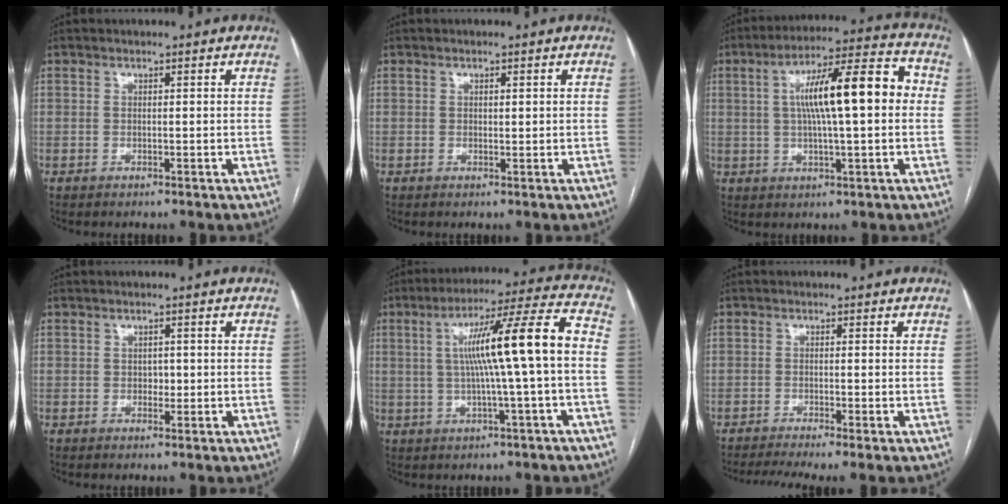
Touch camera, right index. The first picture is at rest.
{"total": 1.0, "force": [0.3, 0.4, 0.8], "torque": [-0.012, -0.001, 0.006]}
{"total": 14.1, "force": [1.5, 2.3, 13.8], "torque": [-0.227, 0.036, 0.020]}
{"total": 1.4, "force": [-0.1, 1.0, 0.9], "torque": [-0.012, 0.002, 0.001]}
{"total": 13.3, "force": [0.1, -0.7, 13.3], "torque": [-0.212, 0.022, 0.002]}
{"total": 5.5, "force": [-4.0, -0.1, 3.7], "torque": [-0.060, -0.007, -0.065]}